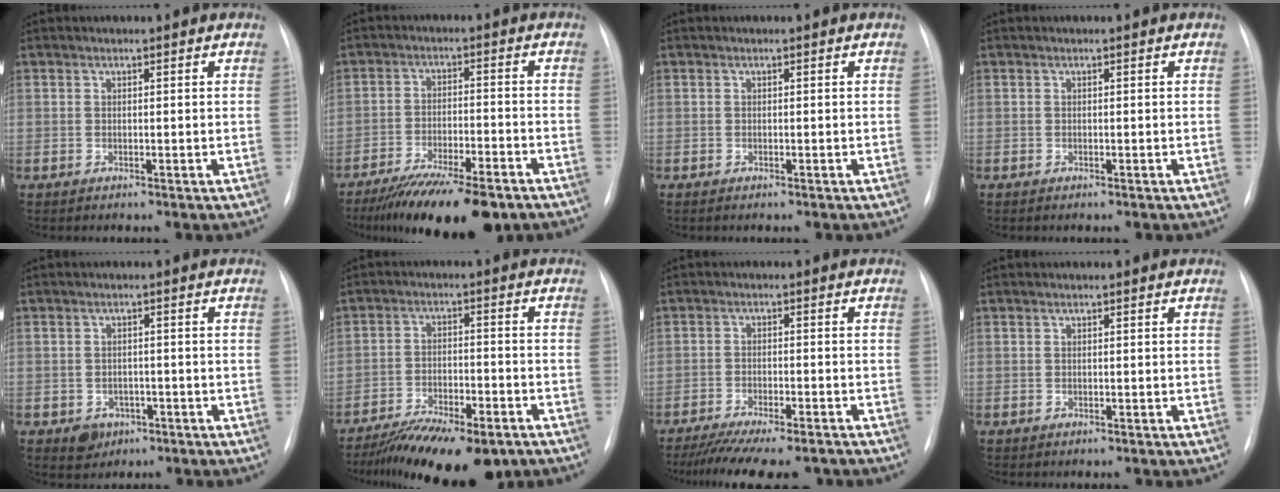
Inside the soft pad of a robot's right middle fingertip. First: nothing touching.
{"total": 15.0, "force": [-11.6, 3.1, 9.1], "torque": [-0.133, -0.023, -0.184]}
{"total": 0.6, "force": [-0.5, 0.1, 0.4], "torque": [-0.009, -0.002, -0.006]}
{"total": 0.0}
{"total": 3.4, "force": [-1.6, 2.8, 1.1], "torque": [-0.009, 0.007, -0.012]}
{"total": 15.0, "force": [-11.4, 4.4, 8.8], "torque": [-0.130, -0.011, -0.178]}
{"total": 14.7, "force": [-12.5, 2.8, 7.1], "torque": [-0.120, -0.017, -0.177]}
{"total": 0.0}